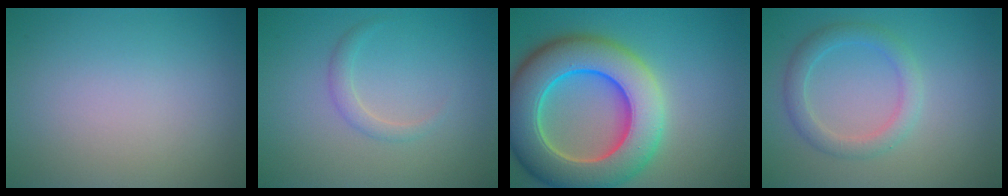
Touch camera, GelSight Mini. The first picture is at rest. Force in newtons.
{"total": 1.3, "press": 1.2, "slide": 0.1}
{"total": 12.1, "press": 12.1, "slide": 0.6}
{"total": 2.7, "press": 2.7, "slide": 0.1}